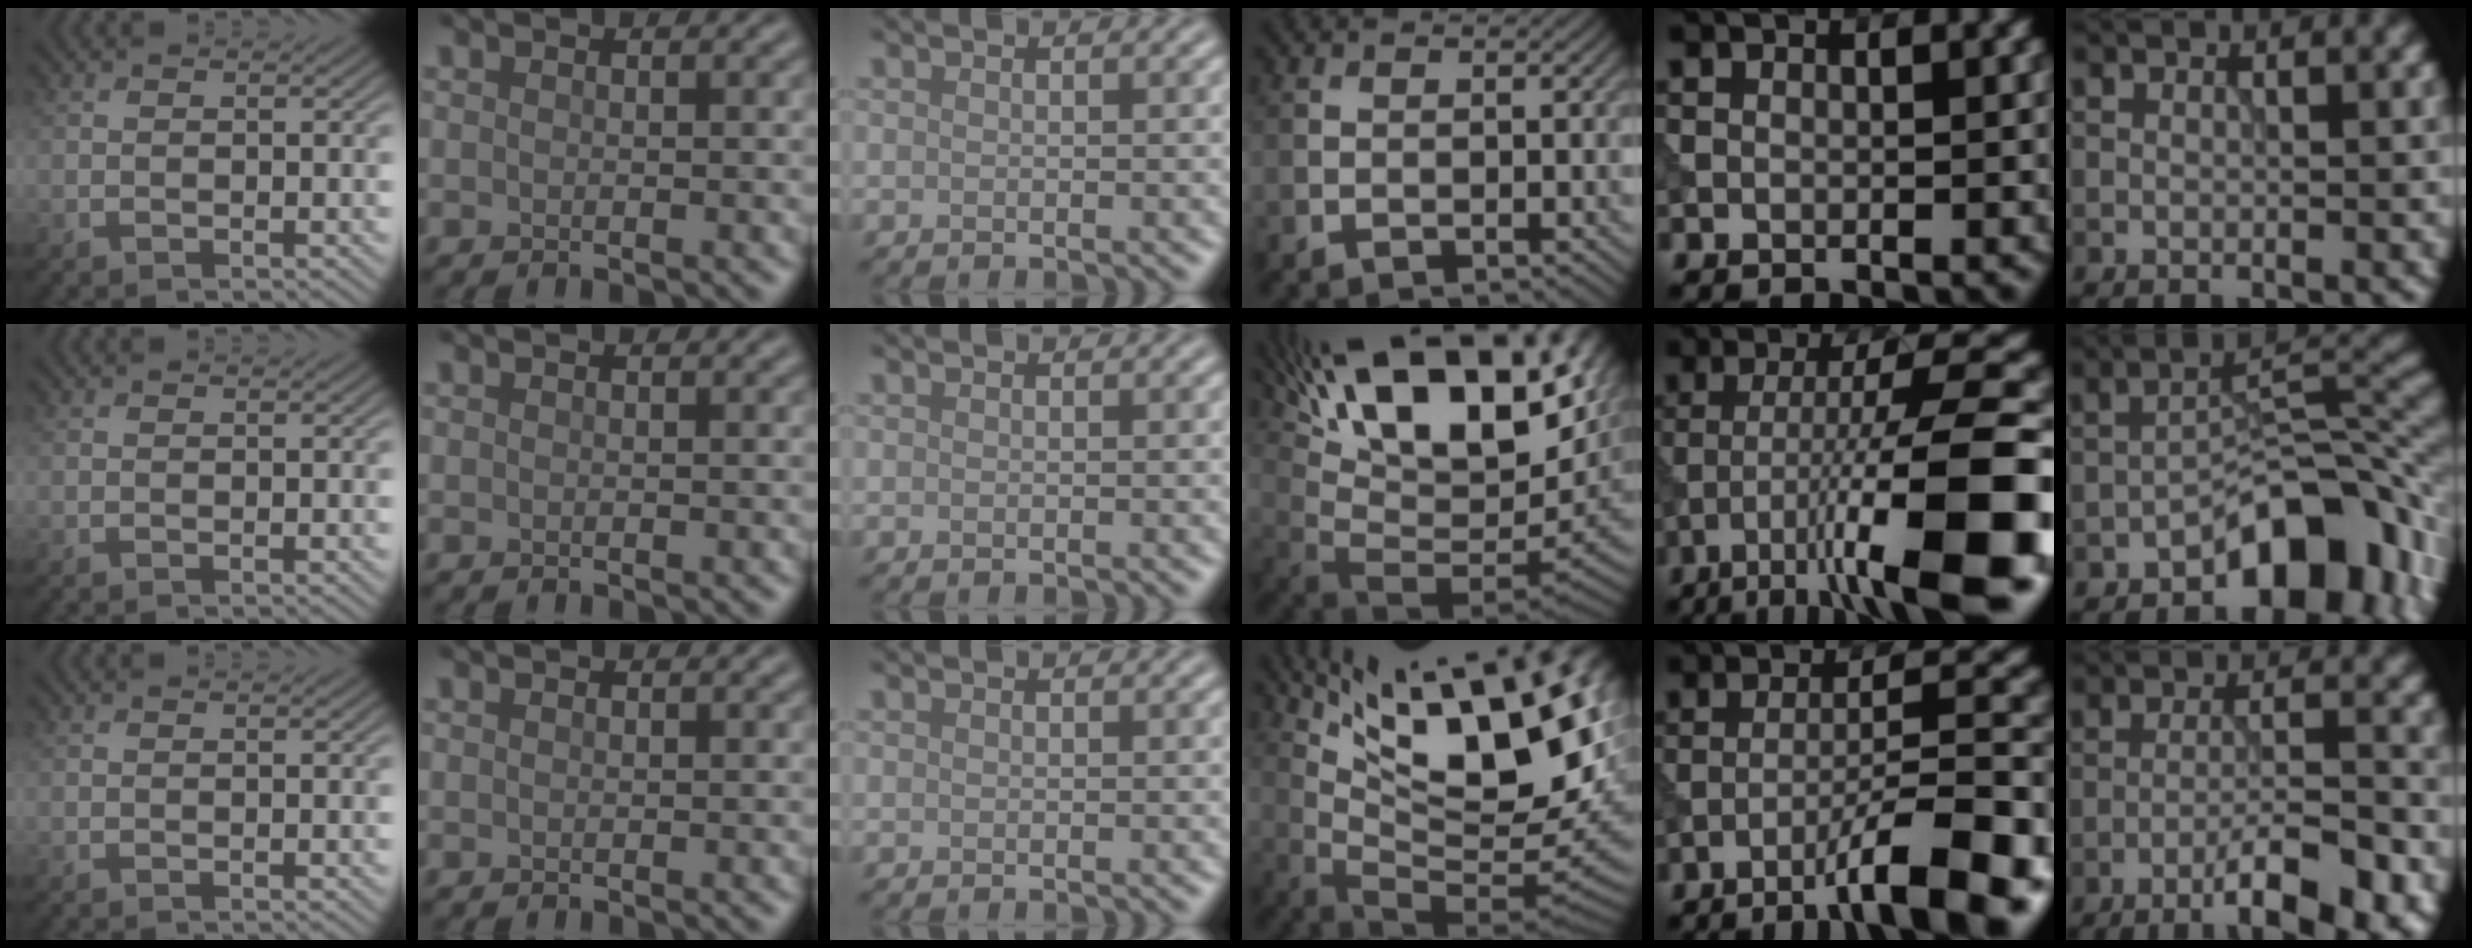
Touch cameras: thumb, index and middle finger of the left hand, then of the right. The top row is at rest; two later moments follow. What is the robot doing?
{"motion": "dispense", "object": "syringe"}